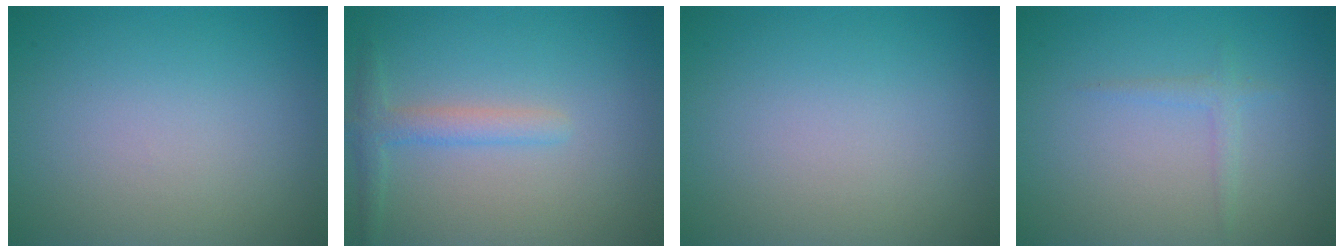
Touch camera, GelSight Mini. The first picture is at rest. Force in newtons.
{"total": 2.1, "press": 2.1, "slide": 0.1}
{"total": 0.0}
{"total": 1.0, "press": 1.0, "slide": 0.1}